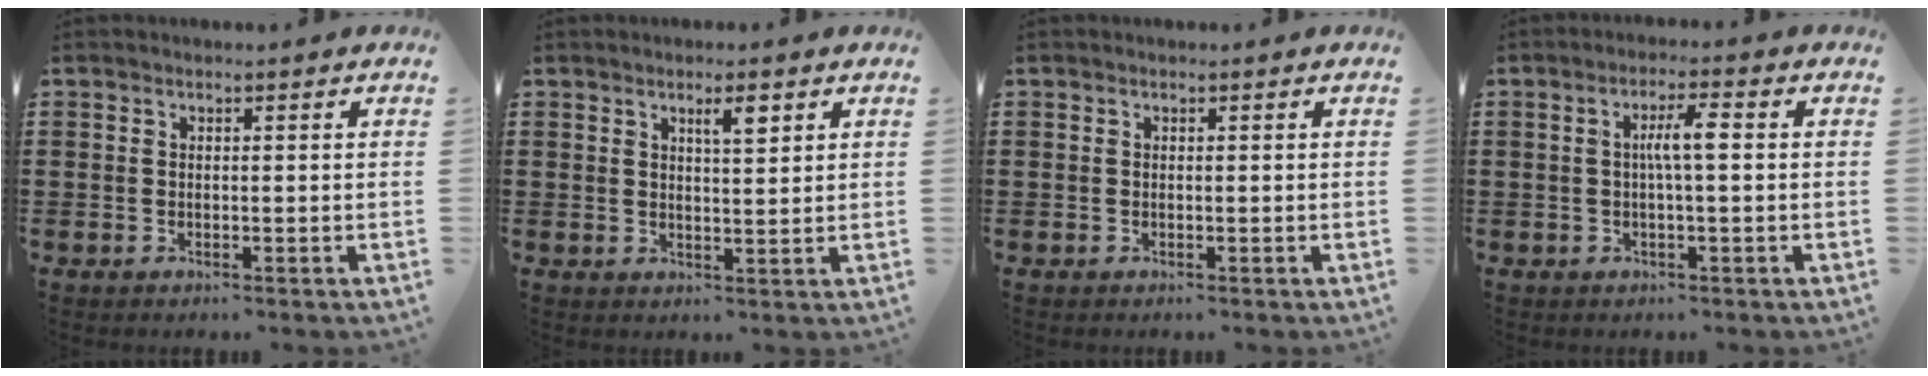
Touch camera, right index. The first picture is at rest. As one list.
[{"total": 3.3, "force": [1.9, 0.7, 2.6], "torque": [-0.039, 0.000, 0.026]}, {"total": 0.0}, {"total": 4.1, "force": [0.2, 0.5, 4.1], "torque": [-0.077, 0.003, -0.001]}]